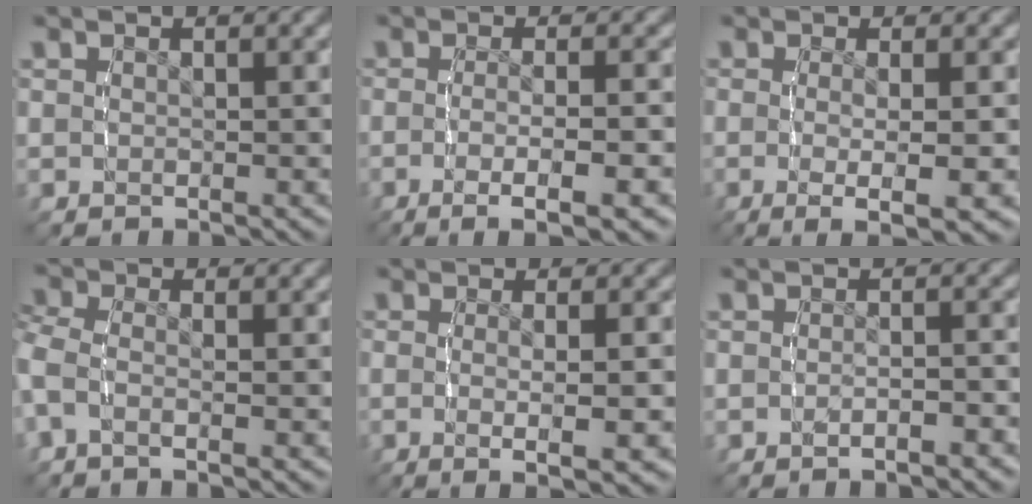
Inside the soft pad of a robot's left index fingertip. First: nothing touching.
{"total": 5.7, "force": [-3.5, 1.0, 4.4], "torque": [-0.080, -0.019, -0.042]}
{"total": 5.3, "force": [-2.5, 1.0, 4.6], "torque": [-0.080, -0.026, -0.025]}
{"total": 3.0, "force": [-0.7, 2.0, 2.2], "torque": [-0.068, -0.008, -0.013]}
{"total": 4.0, "force": [-1.4, 0.5, 3.7], "torque": [-0.062, -0.012, -0.016]}
{"total": 2.0, "force": [-1.9, -0.1, 0.8], "torque": [-0.013, 0.001, -0.032]}